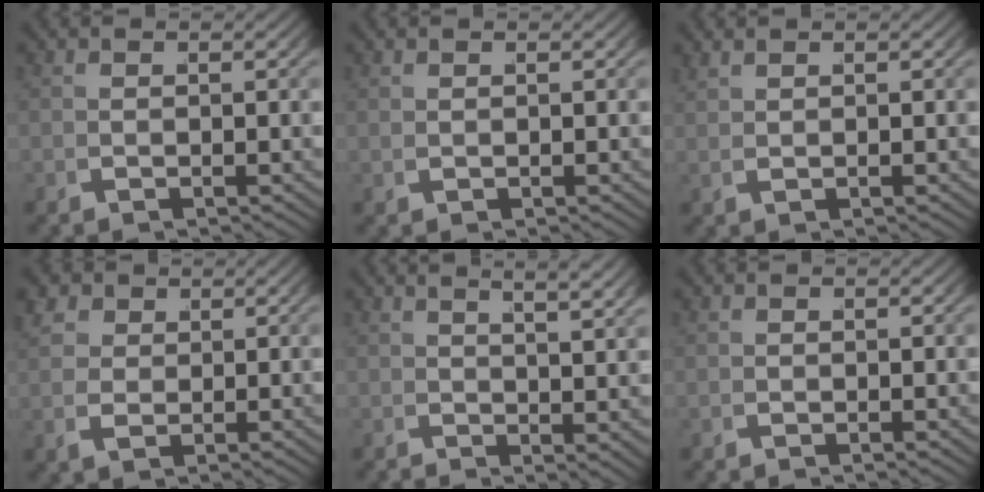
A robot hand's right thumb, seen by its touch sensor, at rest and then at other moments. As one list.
[{"total": 0.5, "force": [0.5, 0.1, 0.1], "torque": [-0.002, 0.003, 0.011]}, {"total": 1.1, "force": [1.1, -0.2, 0.3], "torque": [-0.004, 0.006, 0.023]}, {"total": 3.1, "force": [1.4, 2.4, 1.4], "torque": [-0.033, -0.002, 0.030]}, {"total": 3.5, "force": [2.4, 0.0, 2.5], "torque": [-0.027, 0.011, 0.037]}, {"total": 0.0}]